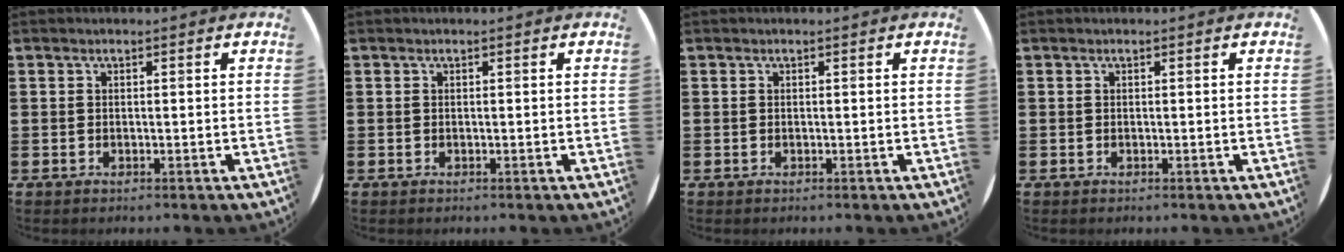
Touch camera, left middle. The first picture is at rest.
{"total": 0.0}
{"total": 0.0}
{"total": 0.0}